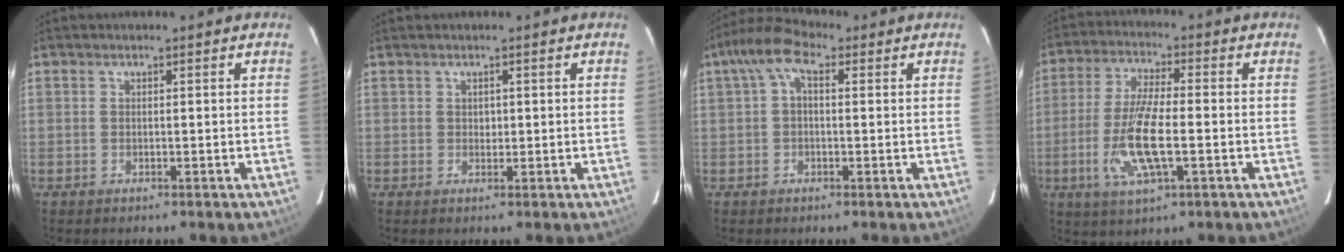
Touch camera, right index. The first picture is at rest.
{"total": 0.8, "force": [0.5, 0.3, -0.5], "torque": [0.015, 0.000, 0.011]}
{"total": 5.2, "force": [1.8, 2.6, 4.1], "torque": [-0.084, 0.023, 0.033]}
{"total": 11.4, "force": [-2.6, 2.8, 10.7], "torque": [-0.219, -0.008, -0.052]}